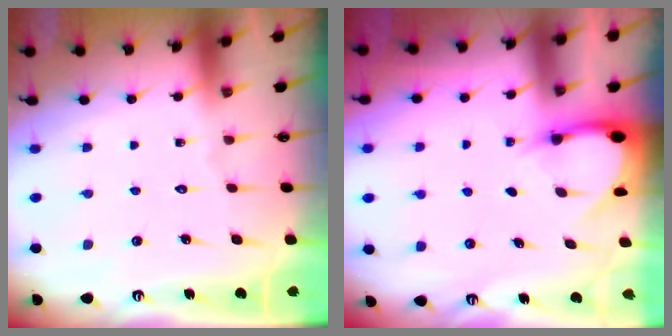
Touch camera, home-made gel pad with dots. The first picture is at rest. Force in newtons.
{"total": 3.6, "press": 3.6, "slide": 0.2}